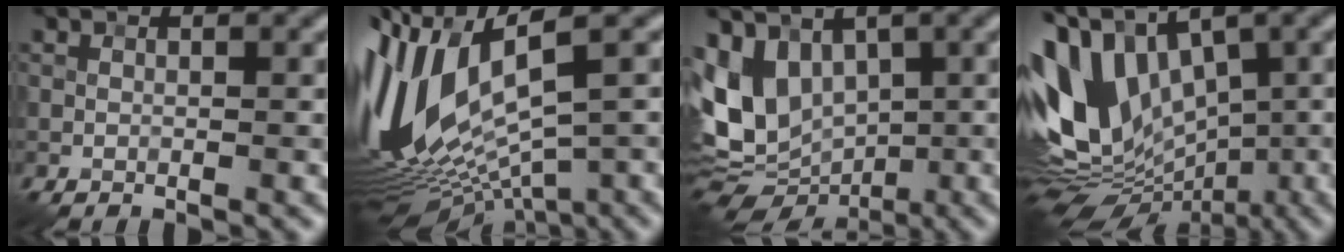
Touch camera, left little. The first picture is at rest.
{"total": 14.4, "force": [0.7, 5.8, 13.1], "torque": [-0.296, 0.001, 0.039]}
{"total": 8.2, "force": [1.4, 5.9, 5.4], "torque": [-0.112, -0.011, 0.019]}
{"total": 14.7, "force": [0.7, 9.6, 11.1], "torque": [-0.223, 0.009, 0.013]}